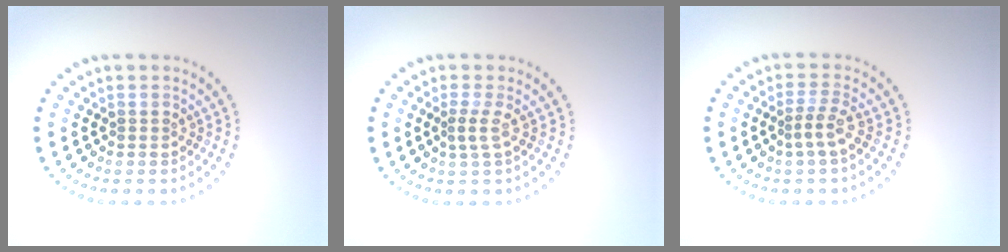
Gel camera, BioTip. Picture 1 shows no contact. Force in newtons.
{"total": 1.3, "press": 0.9, "slide": 0.9}
{"total": 2.0, "press": 1.3, "slide": 1.4}